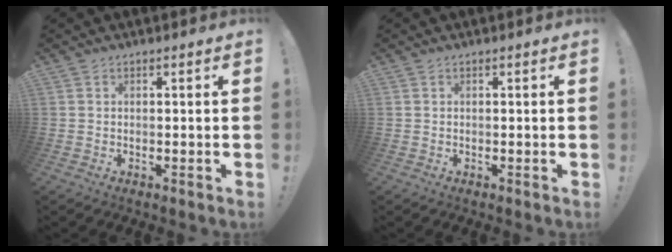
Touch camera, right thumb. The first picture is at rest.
{"total": 0.0}